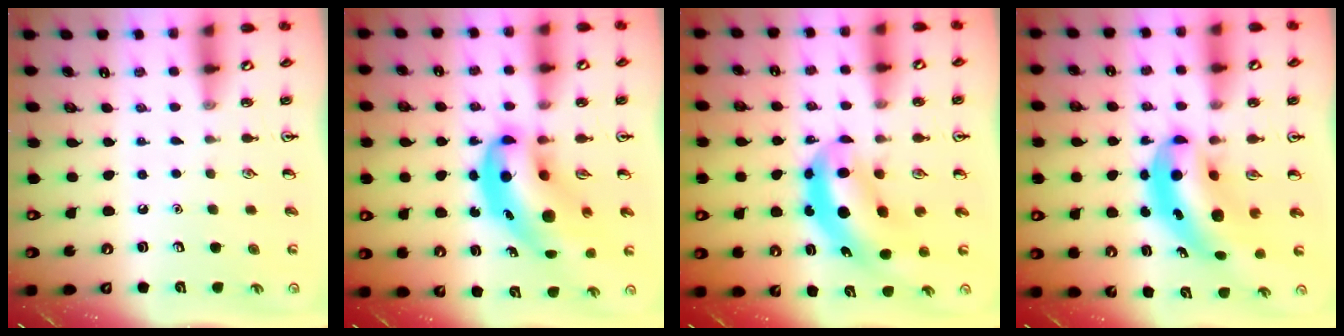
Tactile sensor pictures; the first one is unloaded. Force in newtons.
{"total": 12.3, "press": 11.7, "slide": 3.7}
{"total": 7.7, "press": 7.4, "slide": 2.0}
{"total": 8.7, "press": 8.4, "slide": 2.5}